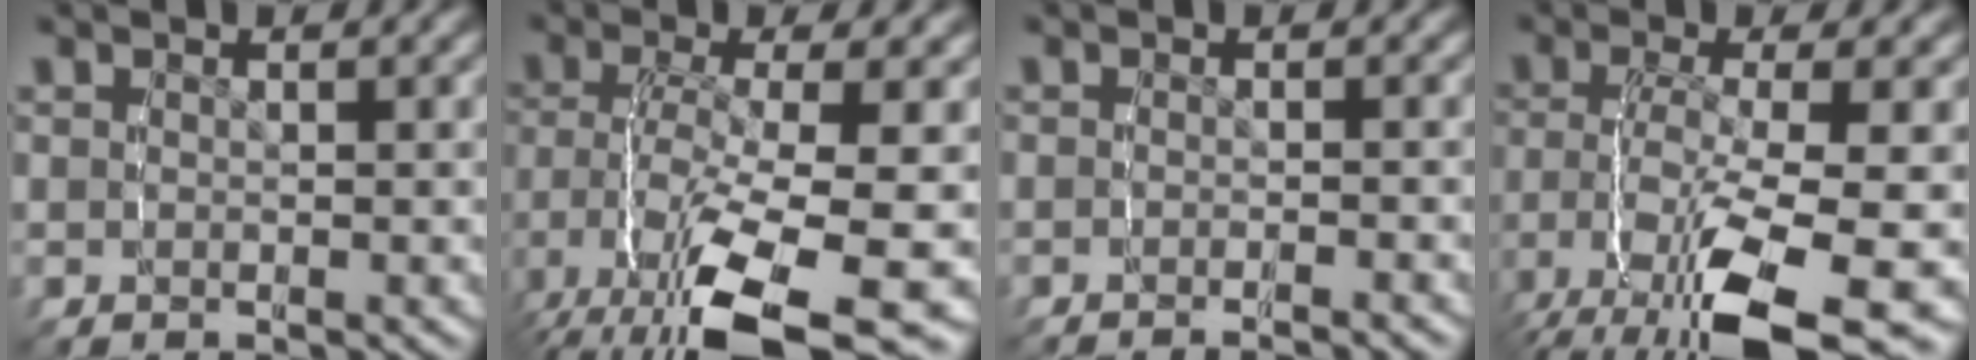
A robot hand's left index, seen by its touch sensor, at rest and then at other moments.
{"total": 8.1, "force": [-4.0, 2.3, 6.6], "torque": [-0.112, -0.020, -0.046]}
{"total": 2.0, "force": [-1.9, 0.1, 0.6], "torque": [-0.011, -0.002, -0.030]}
{"total": 7.9, "force": [-3.2, 2.7, 6.7], "torque": [-0.119, -0.017, -0.035]}